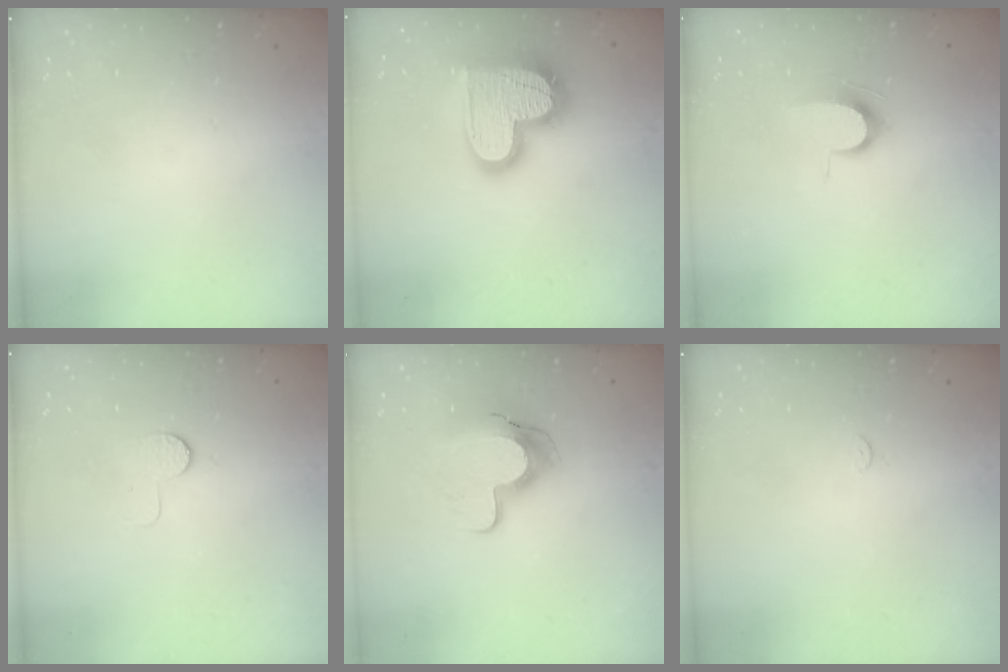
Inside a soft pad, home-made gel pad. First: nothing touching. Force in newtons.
{"total": 19.8, "press": 19.7, "slide": 1.3}
{"total": 7.2, "press": 7.1, "slide": 0.7}
{"total": 5.7, "press": 5.6, "slide": 0.6}
{"total": 12.6, "press": 12.5, "slide": 1.1}
{"total": 2.3, "press": 2.3, "slide": 0.3}